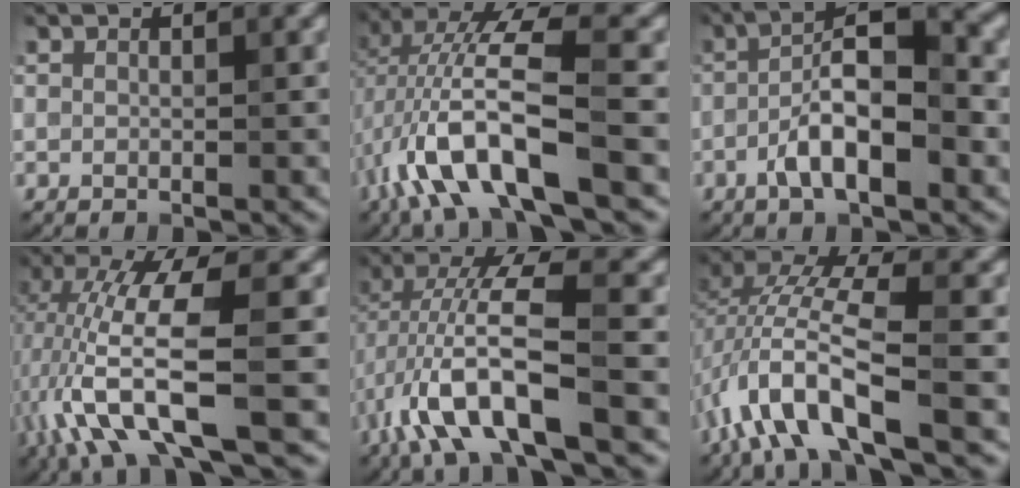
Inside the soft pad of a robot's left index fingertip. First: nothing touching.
{"total": 9.6, "force": [-3.1, 2.7, 8.6], "torque": [-0.177, 0.020, -0.061]}
{"total": 7.4, "force": [-2.4, 2.4, 6.6], "torque": [-0.105, 0.017, -0.047]}
{"total": 9.2, "force": [-2.6, 1.9, 8.6], "torque": [-0.174, 0.009, -0.049]}
{"total": 8.6, "force": [-3.1, 2.3, 7.7], "torque": [-0.161, 0.017, -0.063]}
{"total": 7.9, "force": [-3.7, 2.3, 6.6], "torque": [-0.140, 0.013, -0.079]}